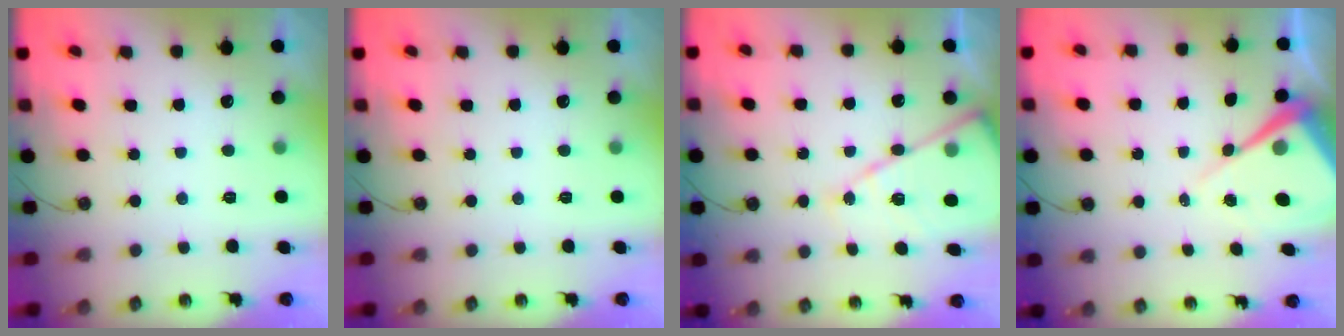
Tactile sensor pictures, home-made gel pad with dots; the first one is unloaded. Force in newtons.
{"total": 0.0}
{"total": 14.9, "press": 14.8, "slide": 1.4}
{"total": 9.6, "press": 9.6, "slide": 0.7}